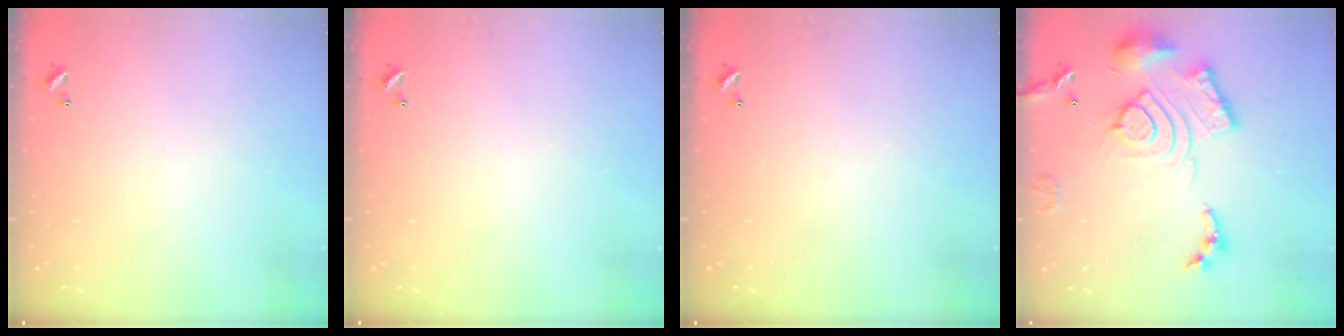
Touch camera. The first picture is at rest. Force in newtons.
{"total": 0.0}
{"total": 0.0}
{"total": 20.0, "press": 19.9, "slide": 1.9}